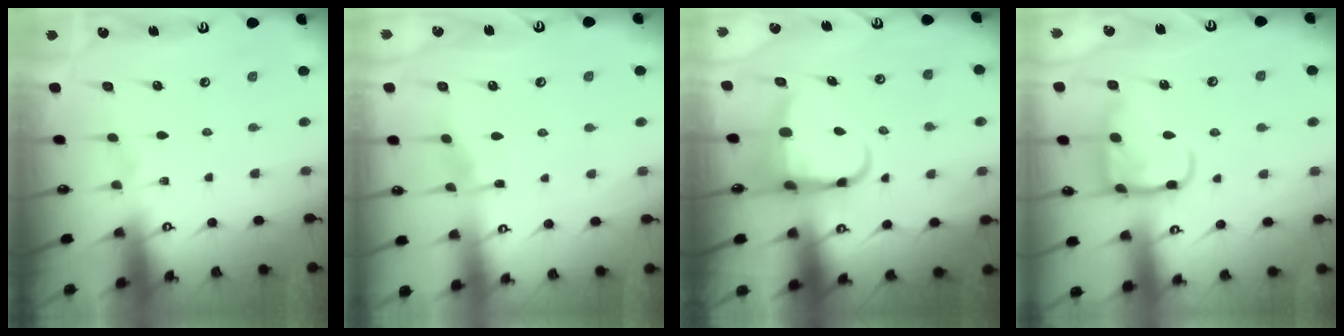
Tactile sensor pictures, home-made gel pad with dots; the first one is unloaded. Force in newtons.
{"total": 4.2, "press": 4.2, "slide": 0.5}
{"total": 6.0, "press": 5.8, "slide": 1.4}
{"total": 14.4, "press": 14.4, "slide": 1.3}